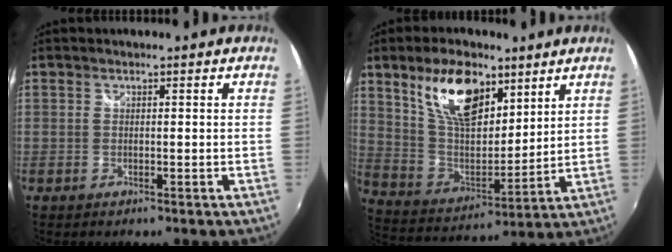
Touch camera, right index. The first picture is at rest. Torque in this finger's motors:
{"motor_torque": [1.03, 0.96, 0.49, 0.17]}